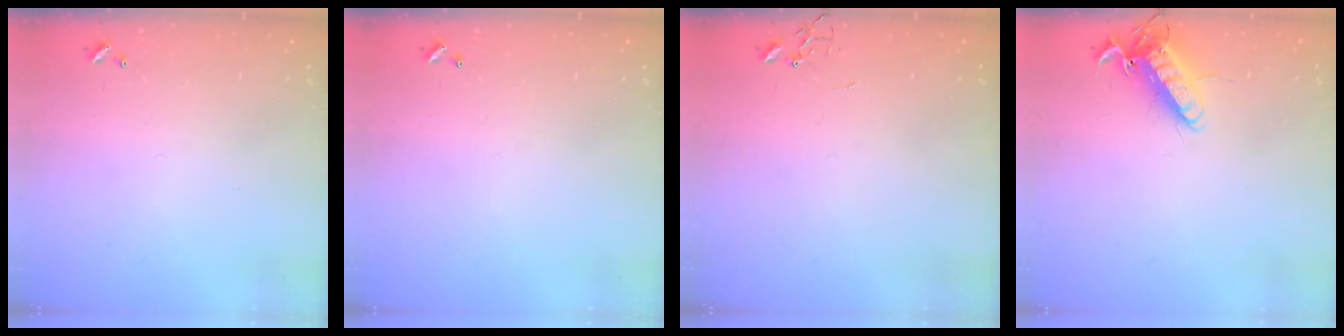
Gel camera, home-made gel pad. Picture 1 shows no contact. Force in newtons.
{"total": 0.0}
{"total": 0.0}
{"total": 12.9, "press": 12.8, "slide": 1.7}